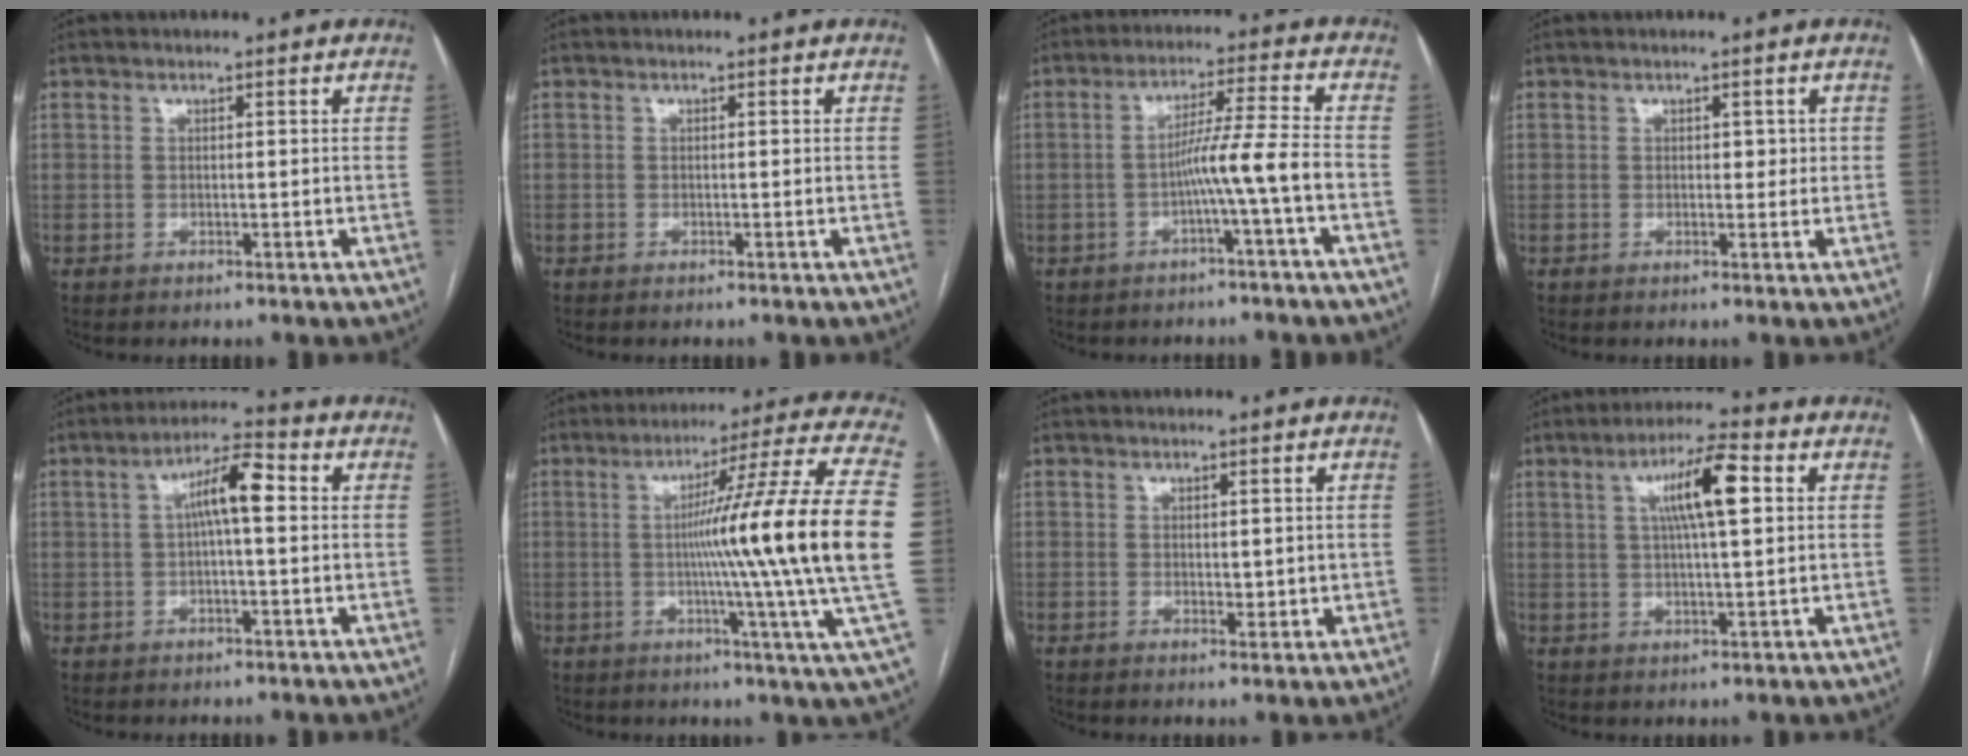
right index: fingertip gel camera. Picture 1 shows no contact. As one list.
[{"total": 0.0}, {"total": 6.8, "force": [-2.4, -1.5, 6.2], "torque": [-0.100, 0.015, -0.041]}, {"total": 2.1, "force": [0.4, 1.3, 1.5], "torque": [-0.014, 0.004, 0.005]}, {"total": 6.9, "force": [1.0, 1.3, 6.7], "torque": [-0.118, 0.026, 0.013]}, {"total": 22.7, "force": [0.0, -2.4, 22.5], "torque": [-0.282, -0.002, -0.019]}, {"total": 1.9, "force": [0.2, 1.2, 1.5], "torque": [-0.019, -0.006, 0.006]}, {"total": 8.9, "force": [2.5, 1.1, 8.5], "torque": [-0.148, 0.015, 0.043]}]